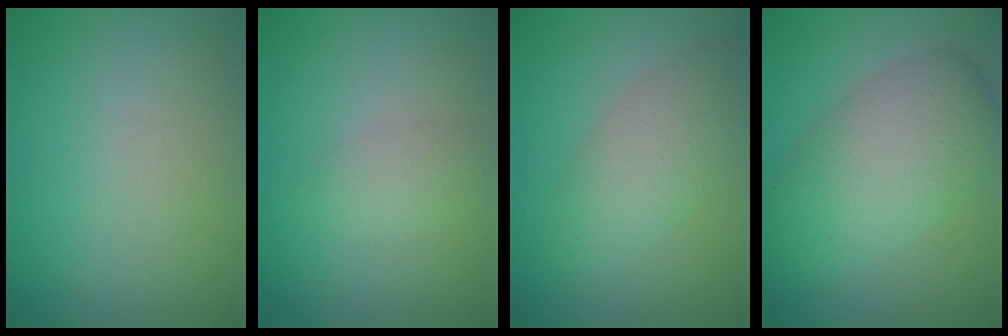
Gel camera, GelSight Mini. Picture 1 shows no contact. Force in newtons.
{"total": 1.8, "press": 1.8, "slide": 0.1}
{"total": 3.8, "press": 3.8, "slide": 0.2}
{"total": 7.0, "press": 7.0, "slide": 0.2}